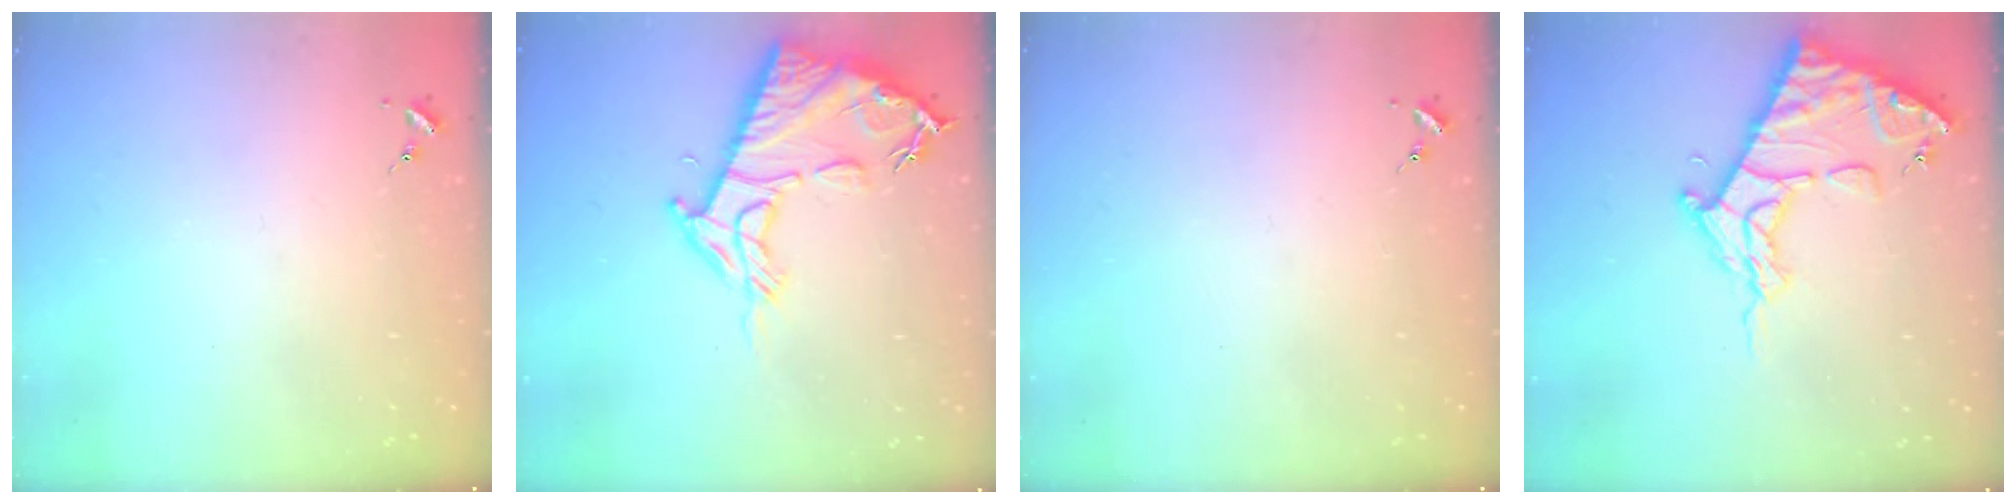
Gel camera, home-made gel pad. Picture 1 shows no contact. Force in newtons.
{"total": 15.5, "press": 15.5, "slide": 1.2}
{"total": 0.0}
{"total": 16.9, "press": 16.8, "slide": 1.5}